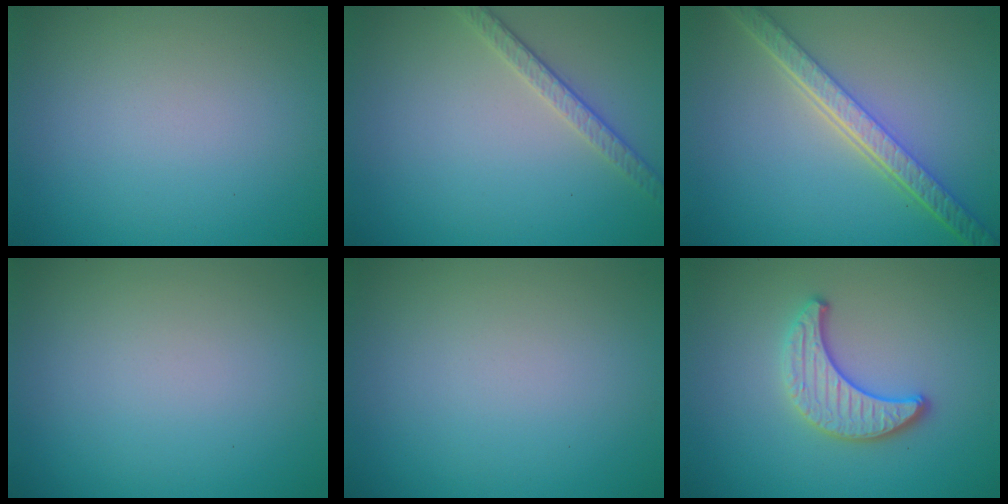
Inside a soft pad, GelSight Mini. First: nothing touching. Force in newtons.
{"total": 2.5, "press": 2.2, "slide": 1.2}
{"total": 5.6, "press": 4.2, "slide": 3.7}
{"total": 0.0}
{"total": 0.0}
{"total": 3.5, "press": 3.3, "slide": 1.3}